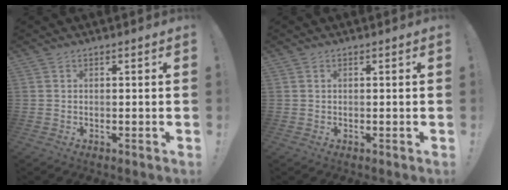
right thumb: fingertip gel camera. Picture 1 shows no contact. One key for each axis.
{"total": 0.0}